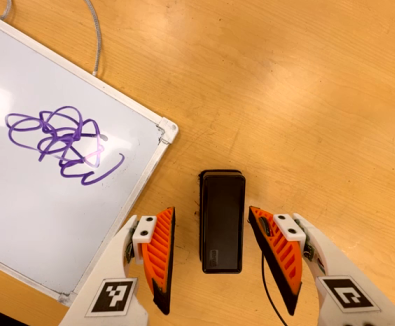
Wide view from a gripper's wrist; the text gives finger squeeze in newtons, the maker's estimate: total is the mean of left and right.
{"total": 0.0}